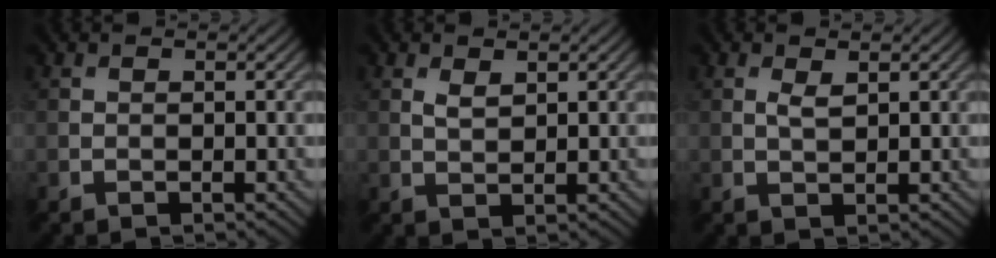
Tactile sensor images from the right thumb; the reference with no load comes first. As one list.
[{"total": 1.6, "force": [0.9, 0.7, 1.1], "torque": [-0.028, -0.003, 0.022]}, {"total": 1.5, "force": [0.6, 0.5, 1.3], "torque": [-0.031, -0.003, 0.015]}]